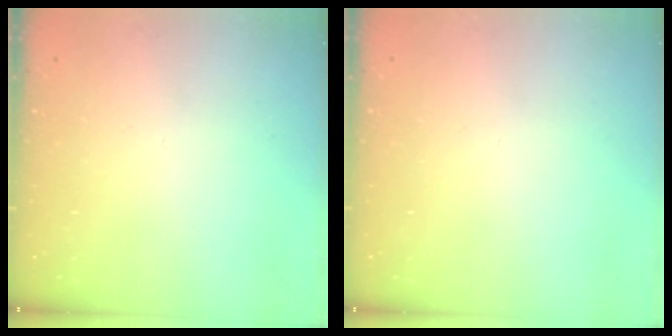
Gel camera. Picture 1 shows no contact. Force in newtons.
{"total": 0.0}